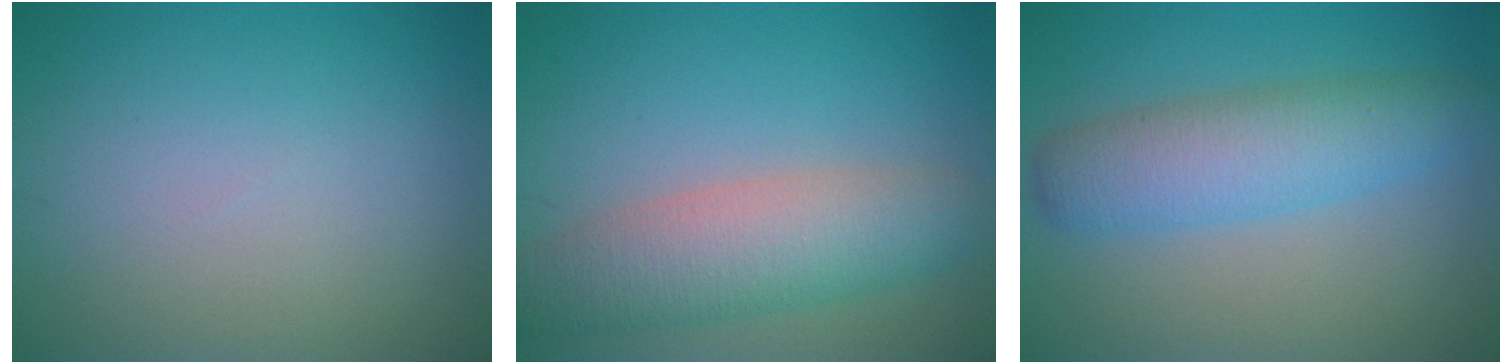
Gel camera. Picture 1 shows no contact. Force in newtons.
{"total": 6.5, "press": 6.5, "slide": 0.2}
{"total": 5.3, "press": 5.3, "slide": 0.0}